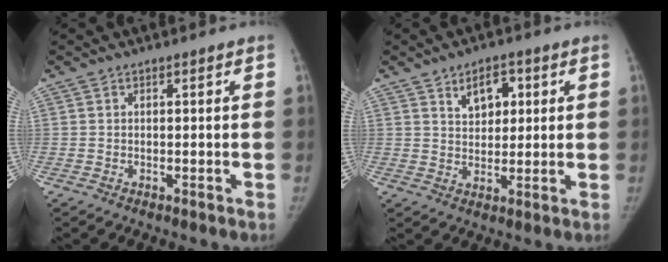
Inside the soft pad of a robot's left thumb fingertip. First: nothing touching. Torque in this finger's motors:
{"motor_torque": [-0.21, -0.05, 0.59, -0.29, 0.13]}